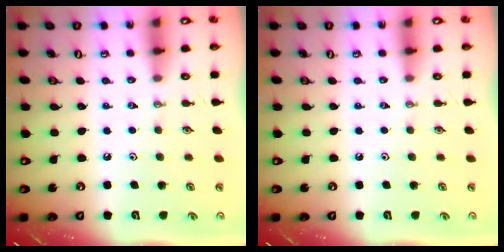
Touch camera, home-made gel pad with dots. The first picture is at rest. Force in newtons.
{"total": 0.0}